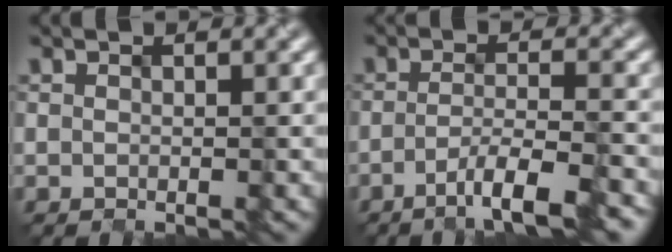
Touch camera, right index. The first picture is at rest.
{"total": 5.1, "force": [-3.0, 0.7, 4.0], "torque": [-0.062, -0.001, -0.051]}